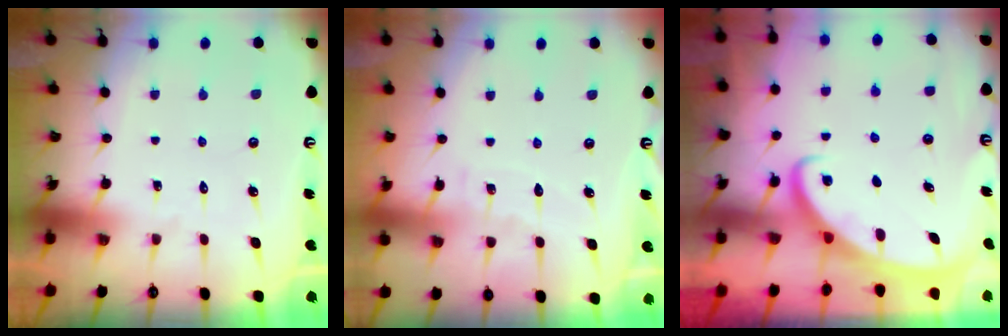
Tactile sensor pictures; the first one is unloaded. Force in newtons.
{"total": 3.6, "press": 3.6, "slide": 0.3}
{"total": 2.6, "press": 2.6, "slide": 0.4}